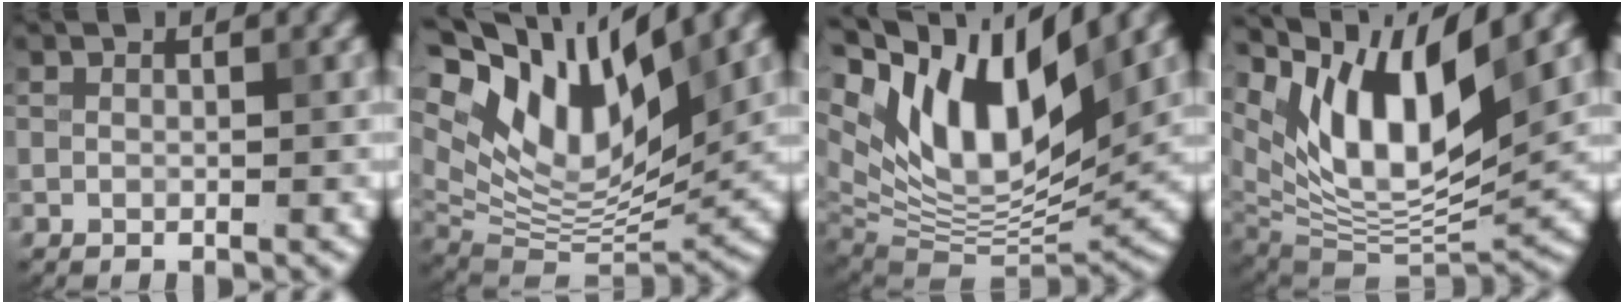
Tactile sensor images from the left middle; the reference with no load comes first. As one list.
[{"total": 14.1, "force": [7.2, 6.0, 10.5], "torque": [-0.205, 0.019, 0.133]}, {"total": 13.9, "force": [6.5, 6.0, 10.6], "torque": [-0.184, 0.009, 0.123]}, {"total": 12.4, "force": [6.6, 4.4, 9.6], "torque": [-0.160, 0.005, 0.124]}]